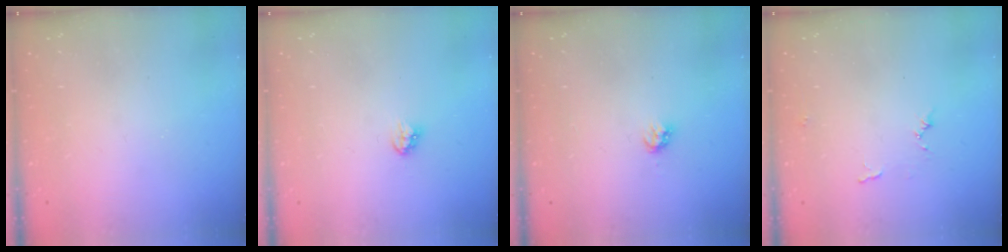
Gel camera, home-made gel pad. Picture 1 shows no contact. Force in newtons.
{"total": 3.5, "press": 3.5, "slide": 0.2}
{"total": 2.8, "press": 2.8, "slide": 0.2}
{"total": 5.9, "press": 5.9, "slide": 0.4}